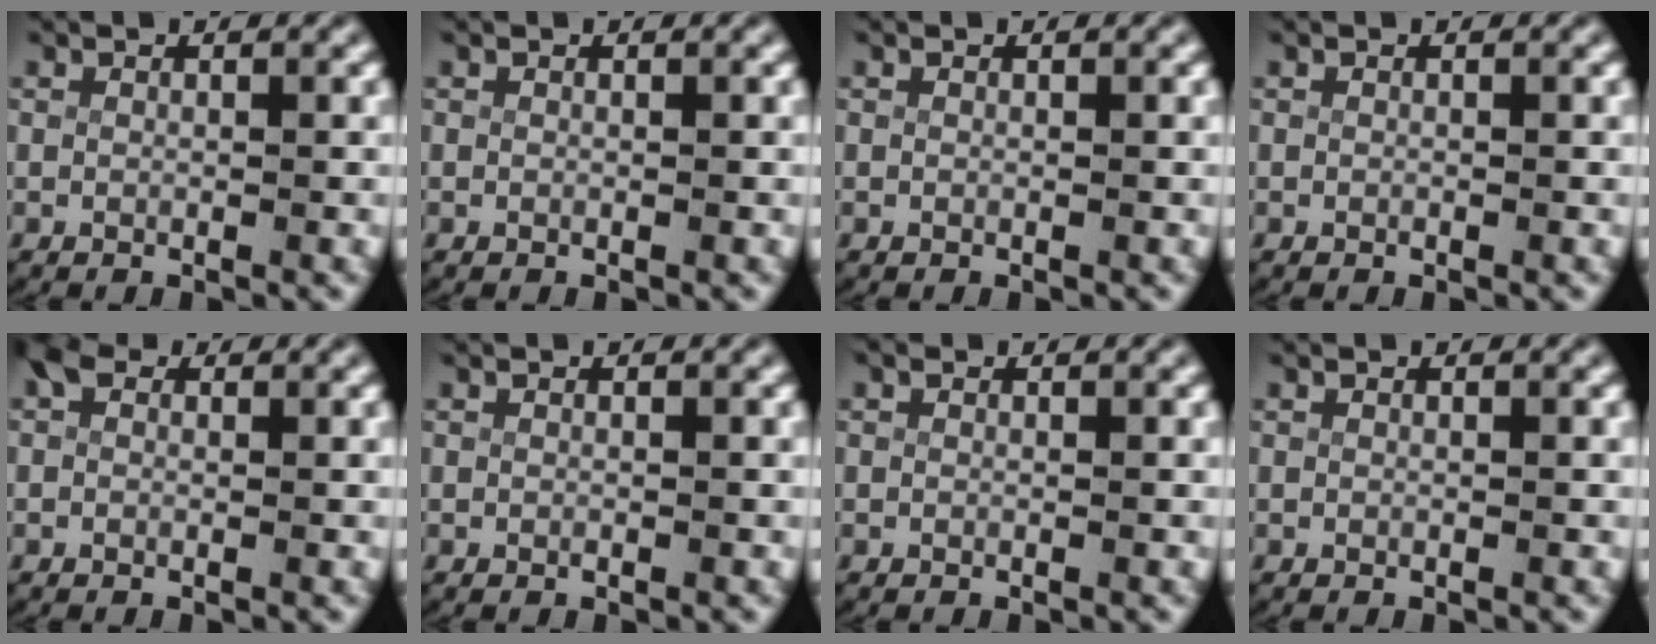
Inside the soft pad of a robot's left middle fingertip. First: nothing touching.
{"total": 0.0}
{"total": 0.0}
{"total": 0.0}
{"total": 1.0, "force": [0.5, 0.6, 0.6], "torque": [-0.016, -0.002, 0.009]}
{"total": 0.0}
{"total": 0.0}
{"total": 0.0}